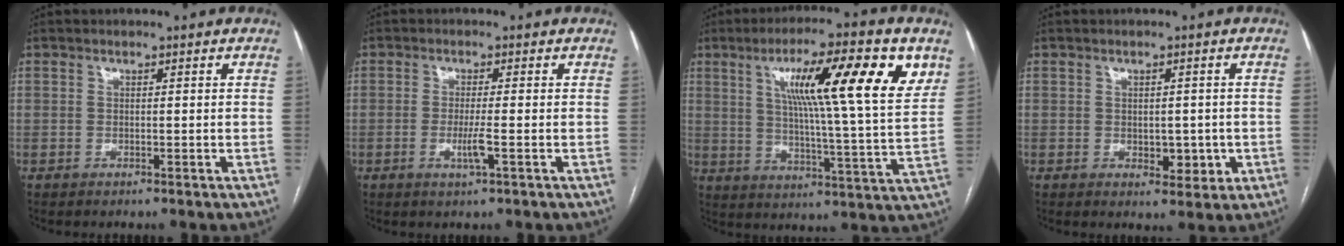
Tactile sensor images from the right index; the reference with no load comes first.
{"total": 3.2, "force": [-1.0, -0.1, 3.0], "torque": [-0.061, -0.007, -0.019]}
{"total": 18.7, "force": [7.7, 0.9, 17.0], "torque": [-0.253, 0.007, 0.108]}
{"total": 4.2, "force": [-0.7, 2.5, 3.3], "torque": [-0.035, 0.001, 0.002]}